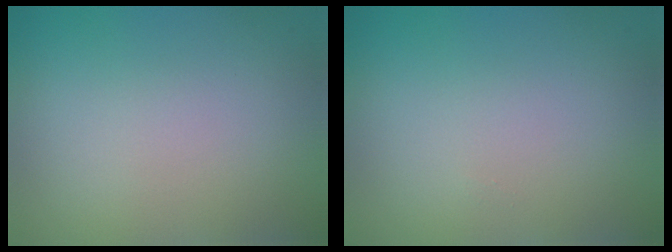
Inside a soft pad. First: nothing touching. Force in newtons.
{"total": 0.0}